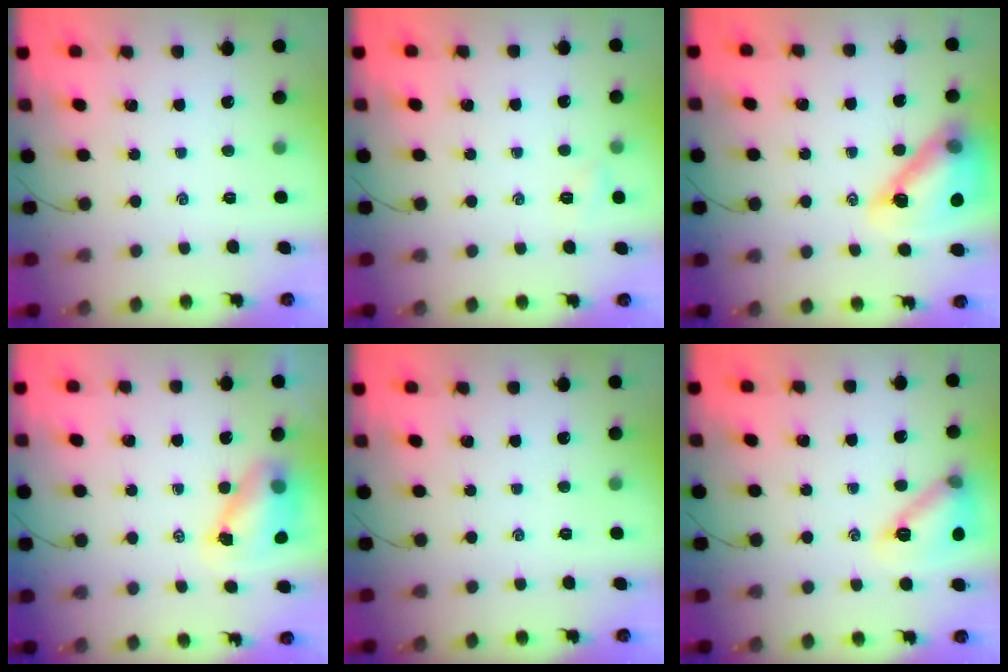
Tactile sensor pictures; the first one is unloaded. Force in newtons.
{"total": 2.8, "press": 2.7, "slide": 0.8}
{"total": 17.3, "press": 16.7, "slide": 4.6}
{"total": 8.1, "press": 8.0, "slide": 1.1}
{"total": 0.0}
{"total": 13.7, "press": 13.6, "slide": 1.0}